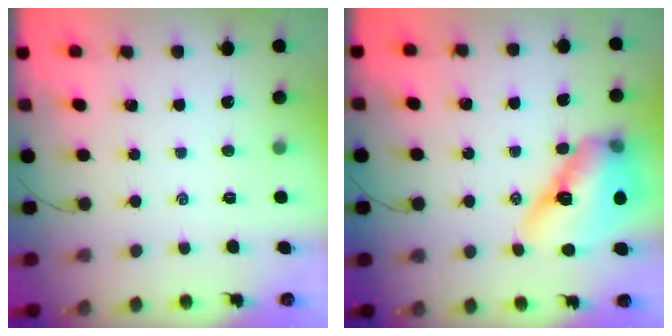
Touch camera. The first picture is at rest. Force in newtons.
{"total": 15.6, "press": 14.9, "slide": 4.4}